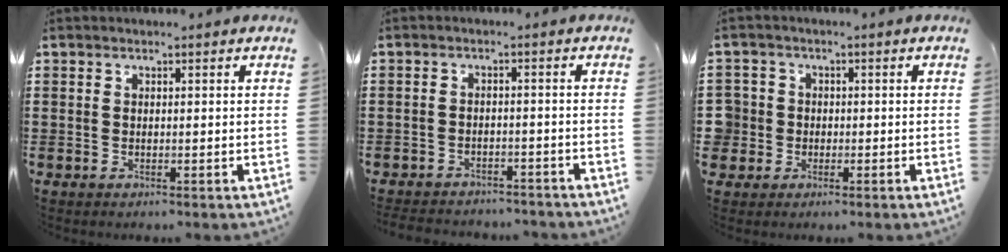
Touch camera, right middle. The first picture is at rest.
{"total": 2.8, "force": [-2.8, 0.3, -0.1], "torque": [-0.006, -0.004, -0.059]}
{"total": 3.9, "force": [-0.5, 3.8, 0.5], "torque": [-0.042, 0.004, -0.020]}